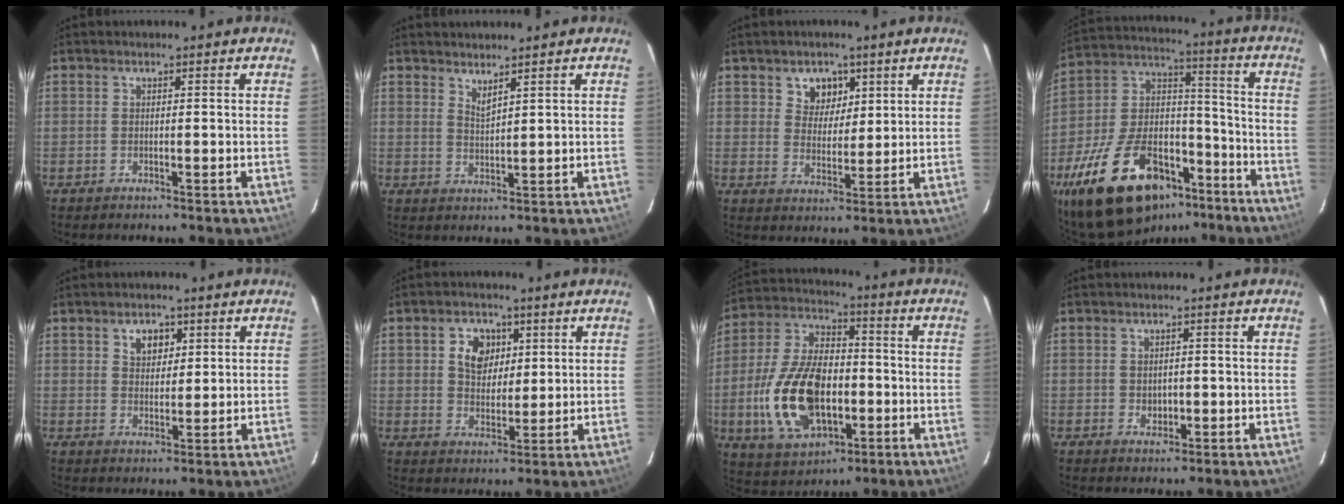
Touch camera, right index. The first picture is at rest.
{"total": 2.4, "force": [2.1, 0.1, 1.2], "torque": [-0.020, -0.001, 0.036]}
{"total": 5.5, "force": [2.8, 4.5, 1.6], "torque": [-0.020, 0.006, 0.053]}
{"total": 25.8, "force": [-16.5, 12.7, 15.3], "torque": [-0.302, 0.014, -0.263]}
{"total": 4.6, "force": [2.2, 3.3, 2.3], "torque": [-0.027, 0.005, 0.040]}
{"total": 6.7, "force": [2.2, 5.3, 3.5], "torque": [-0.060, 0.012, 0.043]}
{"total": 18.9, "force": [-4.4, 10.7, 15.0], "torque": [-0.322, 0.003, -0.064]}
{"total": 2.3, "force": [-0.2, 1.9, 1.3], "torque": [-0.017, 0.001, 0.000]}